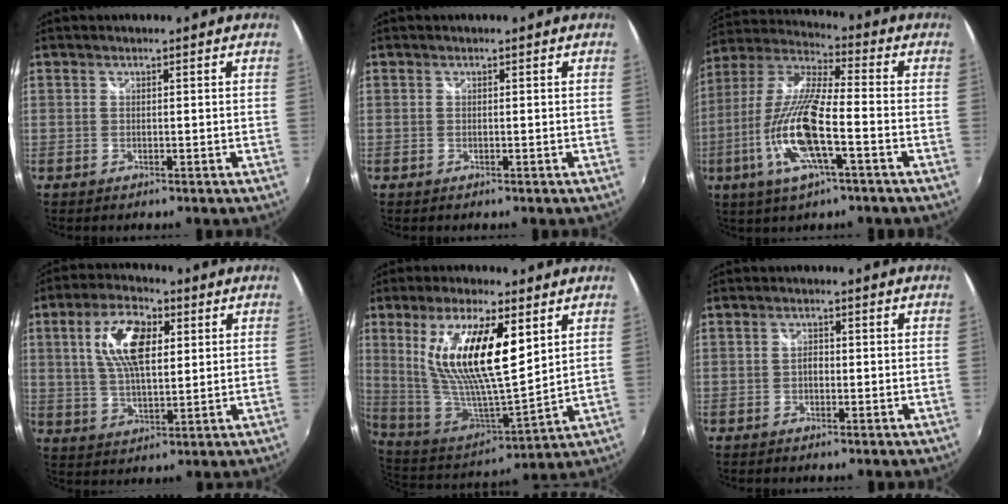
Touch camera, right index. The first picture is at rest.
{"total": 0.0}
{"total": 16.3, "force": [-5.6, 3.4, 14.9], "torque": [-0.311, -0.016, -0.112]}
{"total": 11.3, "force": [3.2, 5.1, 9.5], "torque": [-0.184, 0.016, 0.060]}
{"total": 19.9, "force": [7.4, 5.6, 17.6], "torque": [-0.332, -0.003, 0.147]}
{"total": 1.4, "force": [-0.3, 1.0, 0.9], "torque": [-0.017, 0.004, -0.008]}